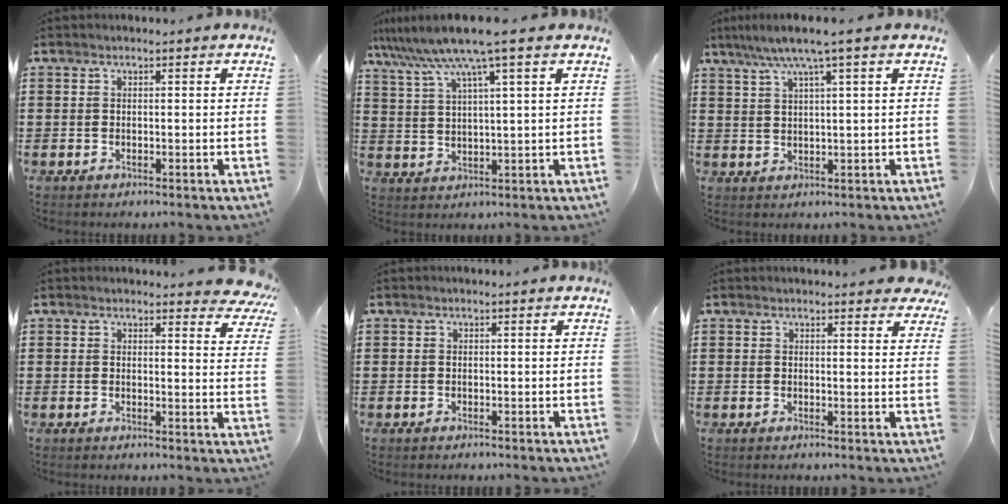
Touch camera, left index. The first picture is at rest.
{"total": 7.8, "force": [5.5, -0.3, 5.6], "torque": [-0.132, -0.028, 0.090]}
{"total": 4.7, "force": [2.7, -0.1, 3.9], "torque": [-0.084, -0.001, 0.042]}
{"total": 3.2, "force": [3.0, 0.4, 1.0], "torque": [-0.014, -0.013, 0.053]}
{"total": 0.0}
{"total": 2.1, "force": [2.0, 0.3, 0.6], "torque": [-0.009, -0.001, 0.038]}